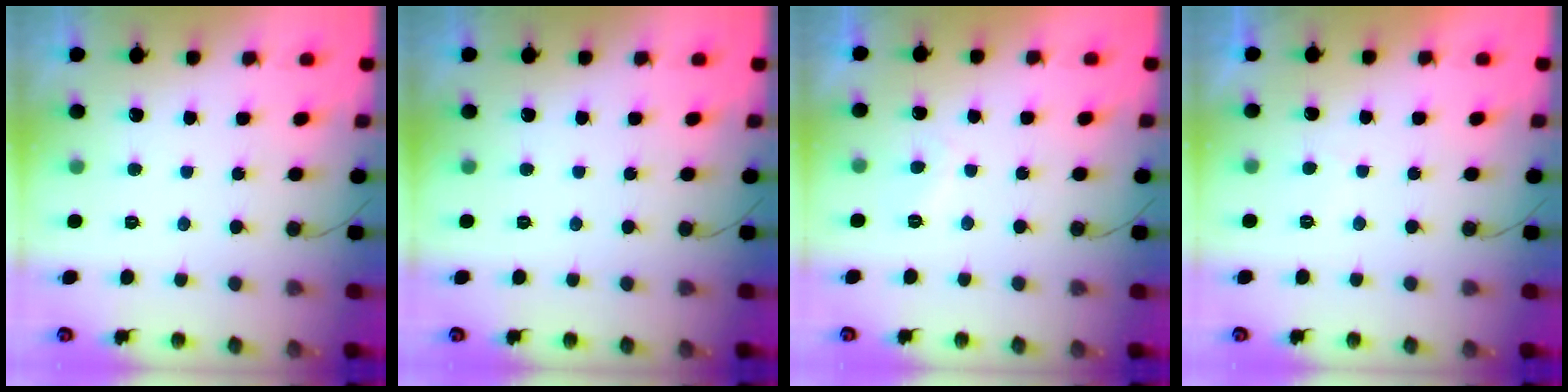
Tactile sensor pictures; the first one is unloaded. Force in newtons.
{"total": 0.0}
{"total": 1.4, "press": 1.3, "slide": 0.6}
{"total": 1.0, "press": 0.8, "slide": 0.7}